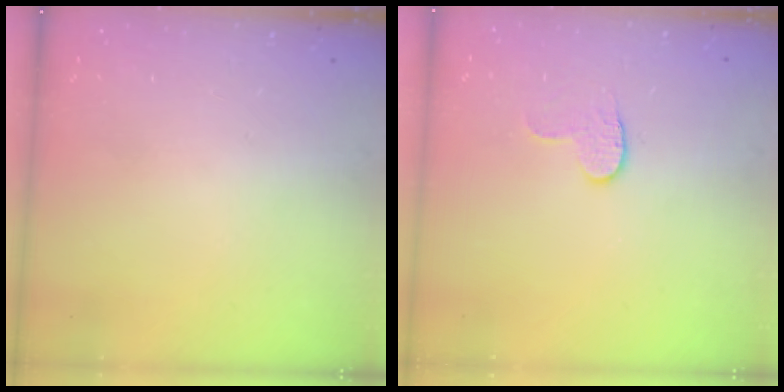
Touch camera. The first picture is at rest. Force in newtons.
{"total": 4.1, "press": 4.1, "slide": 0.4}